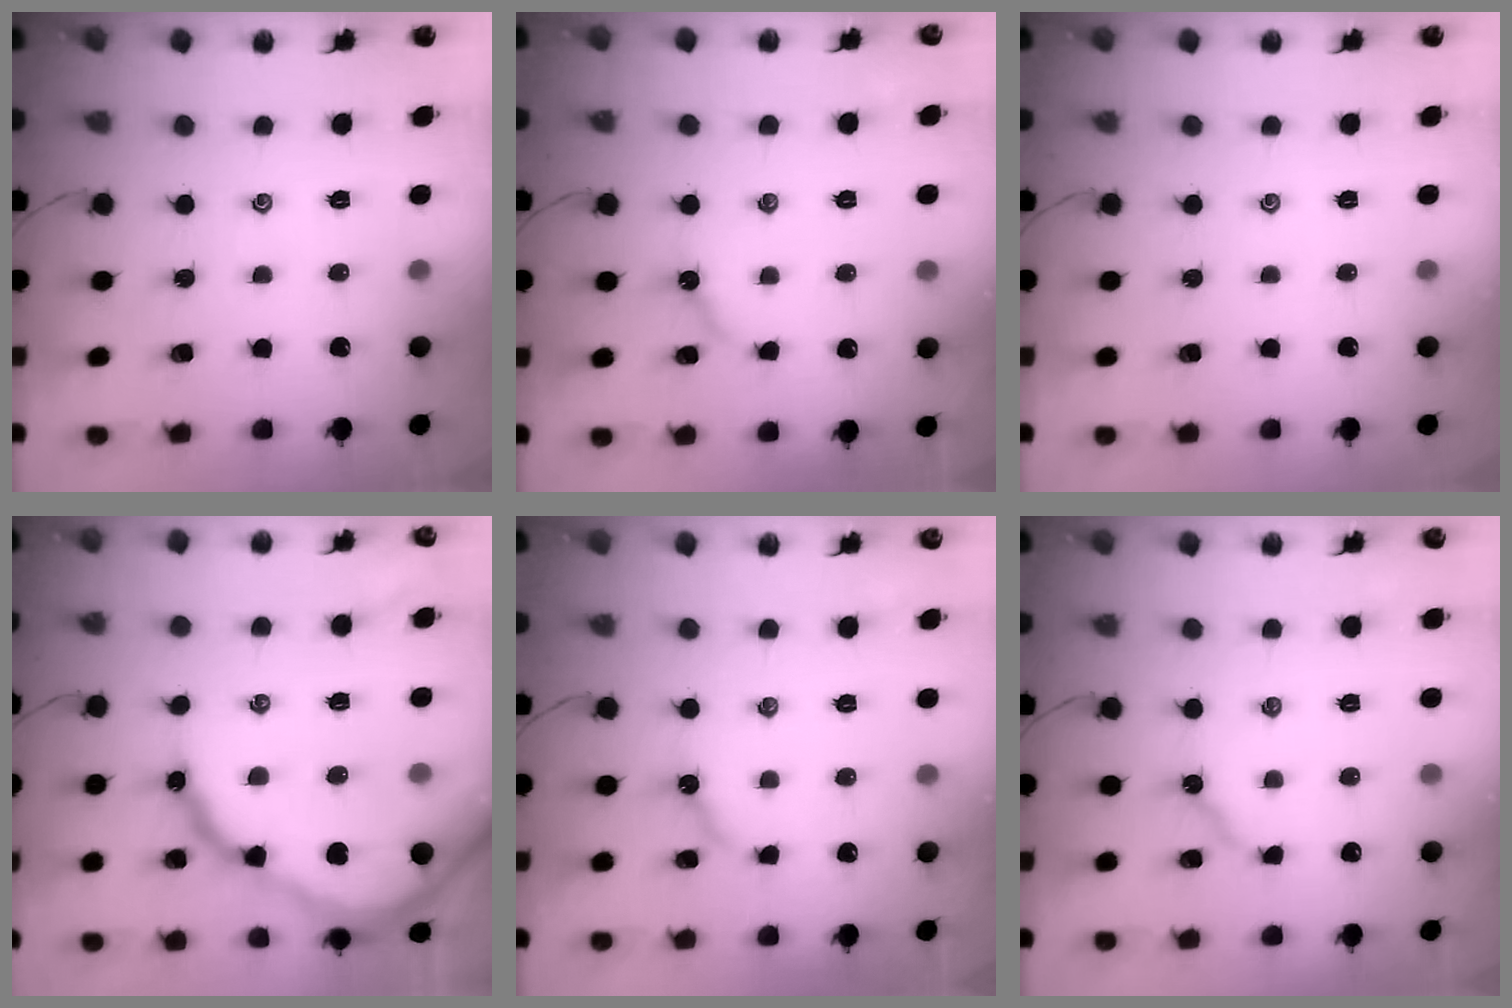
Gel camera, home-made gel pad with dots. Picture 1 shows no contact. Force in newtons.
{"total": 5.1, "press": 5.1, "slide": 0.5}
{"total": 0.0}
{"total": 25.4, "press": 25.3, "slide": 2.5}
{"total": 5.8, "press": 5.8, "slide": 0.6}
{"total": 6.3, "press": 6.3, "slide": 0.6}